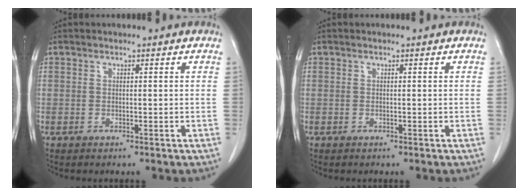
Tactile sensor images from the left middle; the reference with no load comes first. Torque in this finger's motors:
{"motor_torque": [-0.06, 0.07, 0.00, 0.00]}